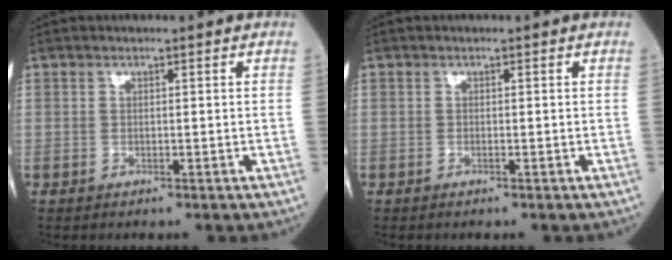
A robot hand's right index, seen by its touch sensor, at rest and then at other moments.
{"total": 0.0}